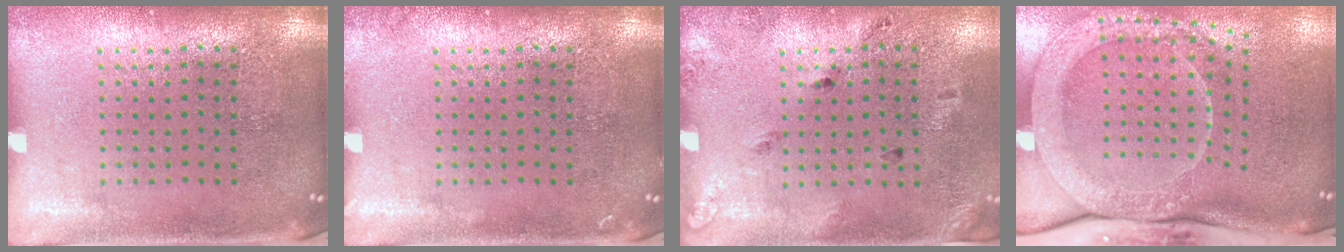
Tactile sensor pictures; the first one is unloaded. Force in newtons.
{"total": 0.5, "press": 0.5, "slide": 0.1}
{"total": 1.8, "press": 1.1, "slide": 1.5}
{"total": 2.7, "press": 2.2, "slide": 1.6}